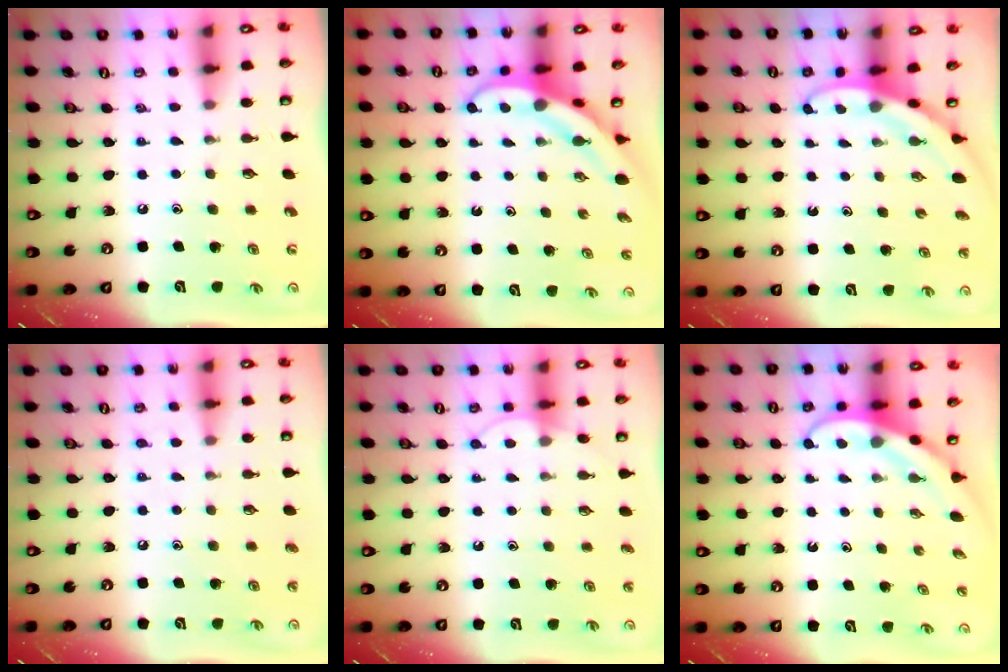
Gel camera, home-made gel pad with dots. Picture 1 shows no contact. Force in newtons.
{"total": 5.8, "press": 5.8, "slide": 0.5}
{"total": 3.0, "press": 3.0, "slide": 0.1}
{"total": 4.1, "press": 4.1, "slide": 0.4}
{"total": 5.4, "press": 5.3, "slide": 0.5}
{"total": 4.0, "press": 4.0, "slide": 0.3}